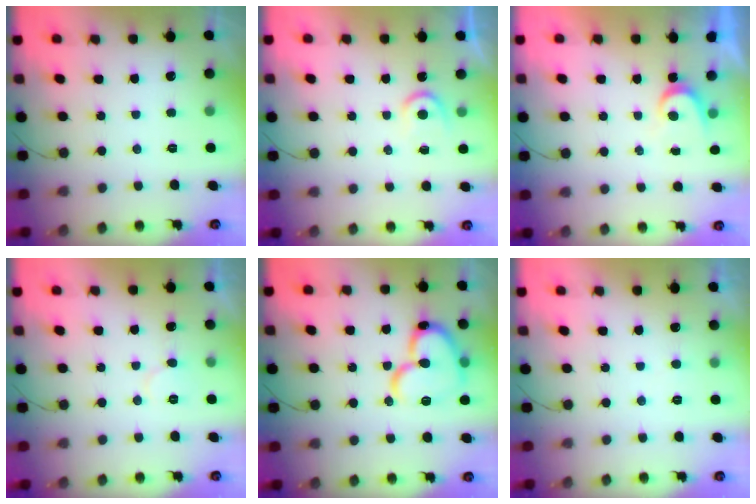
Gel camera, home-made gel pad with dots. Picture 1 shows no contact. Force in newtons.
{"total": 3.6, "press": 3.6, "slide": 0.4}
{"total": 3.4, "press": 3.4, "slide": 0.4}
{"total": 4.9, "press": 4.9, "slide": 0.5}
{"total": 17.2, "press": 17.1, "slide": 1.5}
{"total": 3.5, "press": 3.5, "slide": 0.3}